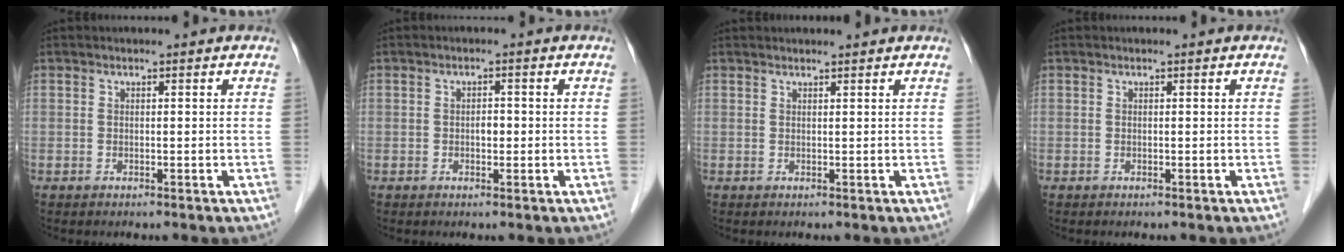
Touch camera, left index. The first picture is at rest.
{"total": 1.6, "force": [-0.3, 0.9, 1.3], "torque": [-0.018, 0.003, -0.005]}
{"total": 1.8, "force": [1.8, 0.0, 0.4], "torque": [-0.007, 0.019, 0.027]}
{"total": 0.0}